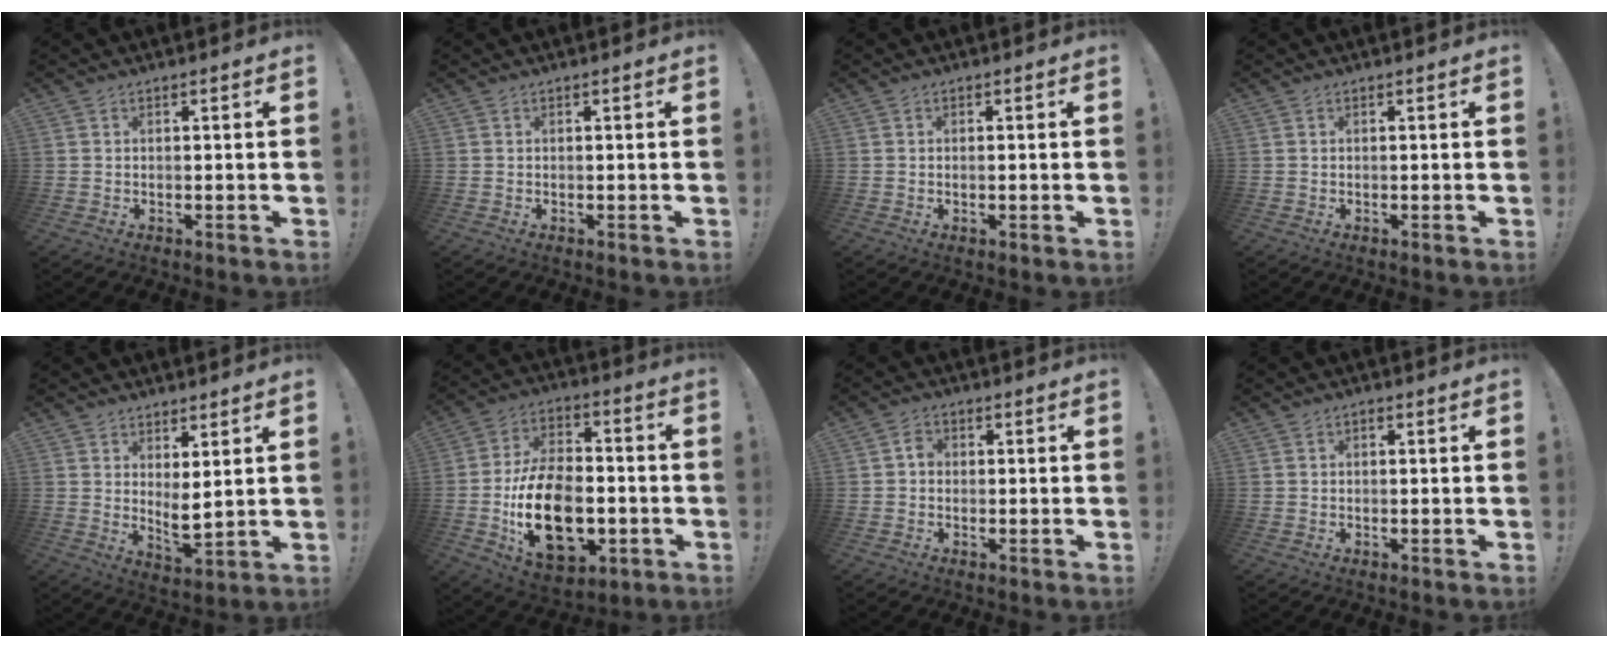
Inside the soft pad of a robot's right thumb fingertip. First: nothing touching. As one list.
[{"total": 0.0}, {"total": 0.7, "force": [-0.3, 0.1, 0.7], "torque": [-0.008, -0.002, -0.006]}, {"total": 0.0}, {"total": 5.5, "force": [2.7, 1.7, 4.4], "torque": [-0.063, -0.029, 0.053]}, {"total": 23.5, "force": [-6.4, 15.1, 16.8], "torque": [-0.298, 0.037, -0.090]}, {"total": 2.3, "force": [-0.6, 1.9, 1.3], "torque": [-0.025, 0.010, -0.012]}, {"total": 0.6, "force": [-0.5, 0.3, 0.0], "torque": [0.000, 0.003, -0.009]}]